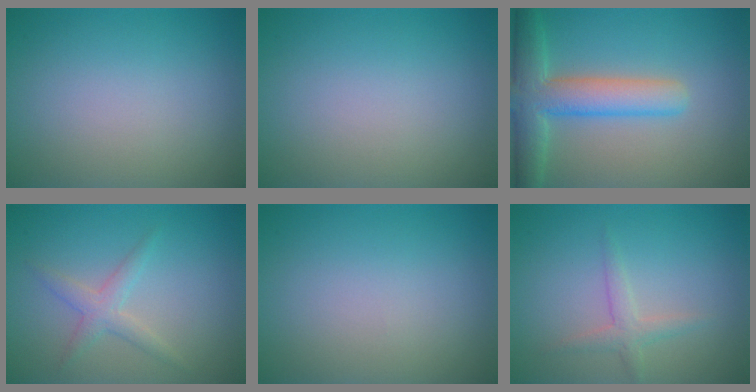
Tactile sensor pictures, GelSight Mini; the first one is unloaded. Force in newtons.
{"total": 0.0}
{"total": 6.1, "press": 6.1, "slide": 0.6}
{"total": 2.1, "press": 2.1, "slide": 0.0}
{"total": 0.0}
{"total": 1.7, "press": 1.7, "slide": 0.1}